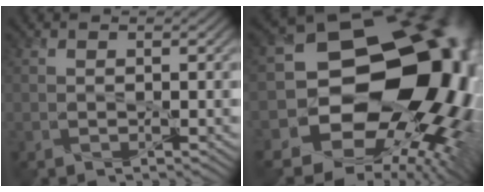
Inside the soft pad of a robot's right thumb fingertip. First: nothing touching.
{"total": 19.9, "force": [-0.2, 15.7, 12.2], "torque": [-0.167, -0.035, 0.019]}